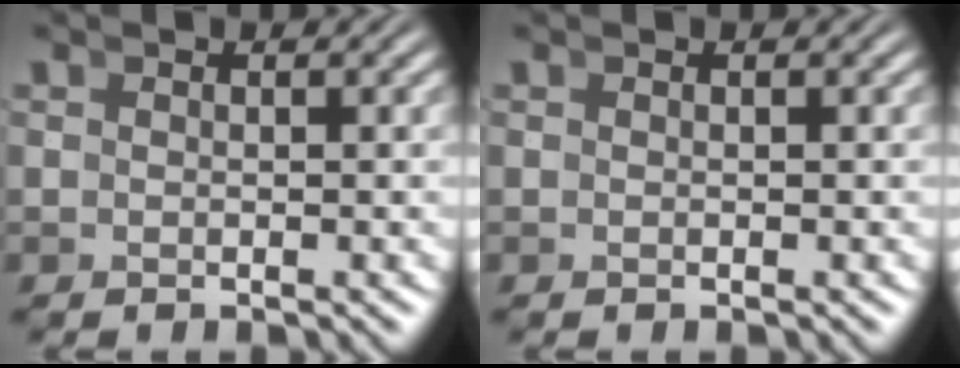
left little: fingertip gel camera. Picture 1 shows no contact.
{"total": 0.0}